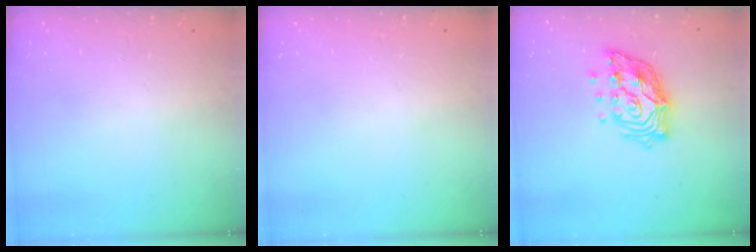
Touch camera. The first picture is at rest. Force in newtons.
{"total": 0.0}
{"total": 14.3, "press": 14.1, "slide": 2.0}